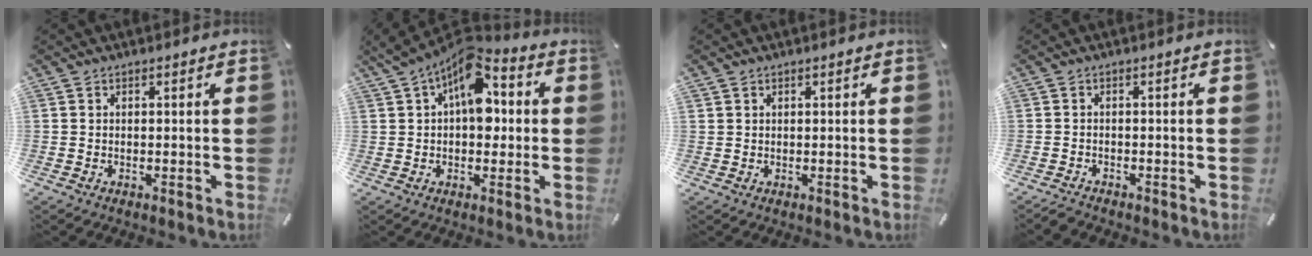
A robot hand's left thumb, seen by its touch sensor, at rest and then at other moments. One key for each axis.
{"total": 12.9, "fx": 3.9, "fy": 8.1, "fz": 9.3, "tx": -0.139, "ty": -0.020, "tz": 0.067}
{"total": 0.7, "fx": 0.4, "fy": 0.5, "fz": -0.1, "tx": 0.003, "ty": 0.001, "tz": 0.008}
{"total": 1.4, "fx": -1.4, "fy": 0.1, "fz": 0.1, "tx": -0.003, "ty": 0.005, "tz": -0.029}